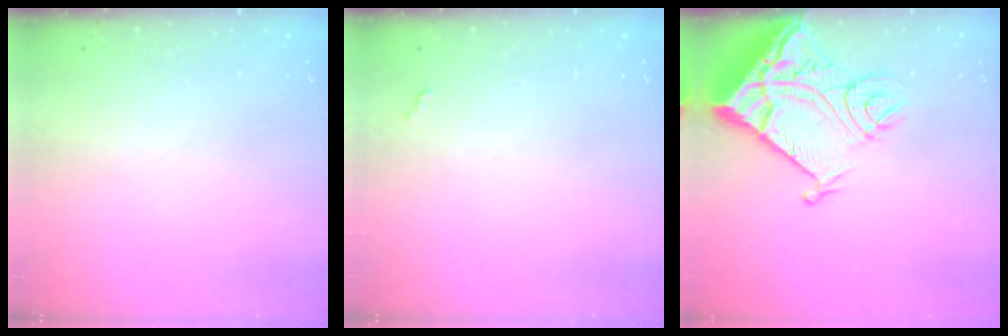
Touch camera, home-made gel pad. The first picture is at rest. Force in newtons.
{"total": 2.8, "press": 2.8, "slide": 0.4}
{"total": 16.1, "press": 16.0, "slide": 2.0}